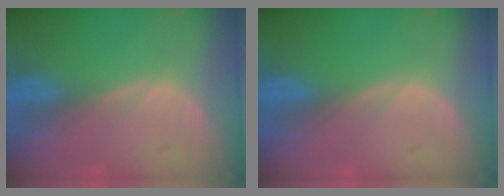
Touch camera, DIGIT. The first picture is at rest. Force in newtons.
{"total": 0.0}